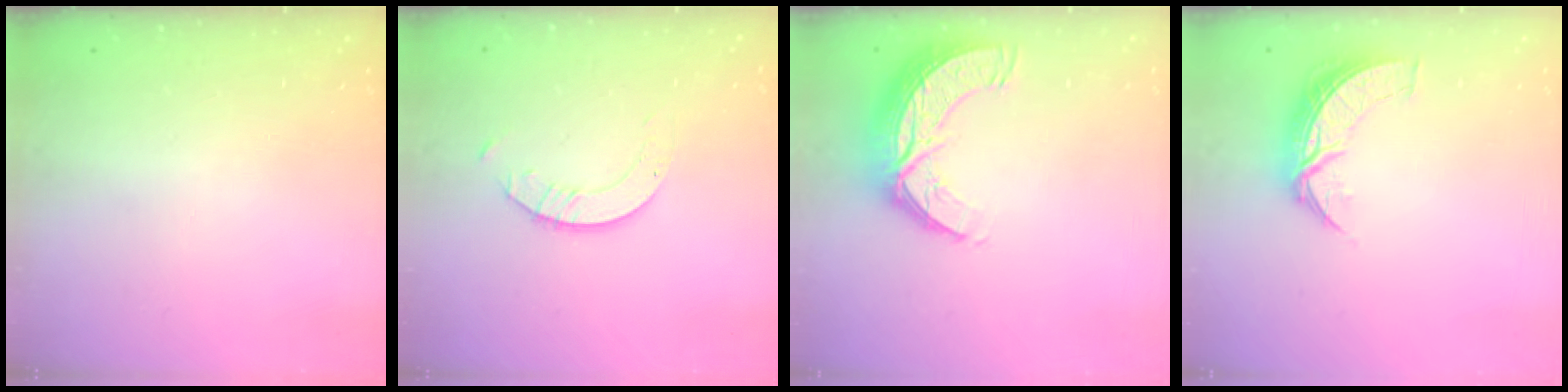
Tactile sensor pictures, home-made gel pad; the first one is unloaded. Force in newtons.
{"total": 2.1, "press": 2.1, "slide": 0.2}
{"total": 10.2, "press": 10.2, "slide": 0.6}
{"total": 8.0, "press": 8.0, "slide": 0.3}